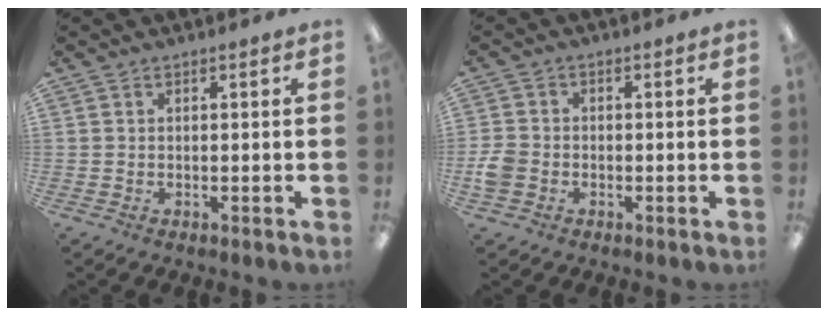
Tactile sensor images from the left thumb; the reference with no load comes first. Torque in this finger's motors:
{"motor_torque": [-0.34, 0.44, 0.21, -0.02, 0.01]}